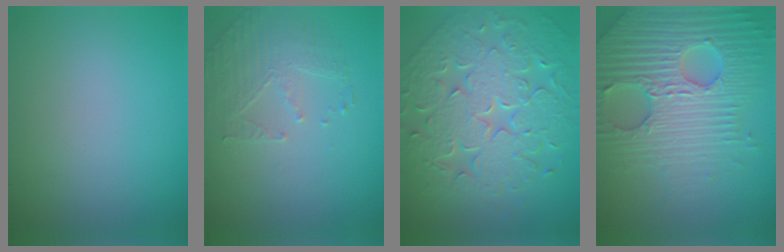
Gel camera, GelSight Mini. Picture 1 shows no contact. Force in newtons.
{"total": 1.9, "press": 1.5, "slide": 1.2}
{"total": 9.5, "press": 6.7, "slide": 6.7}
{"total": 7.4, "press": 7.1, "slide": 1.8}